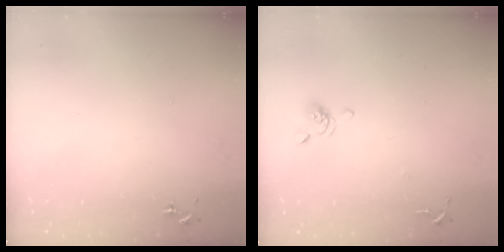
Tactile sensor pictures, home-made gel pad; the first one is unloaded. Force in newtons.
{"total": 6.9, "press": 6.7, "slide": 1.6}